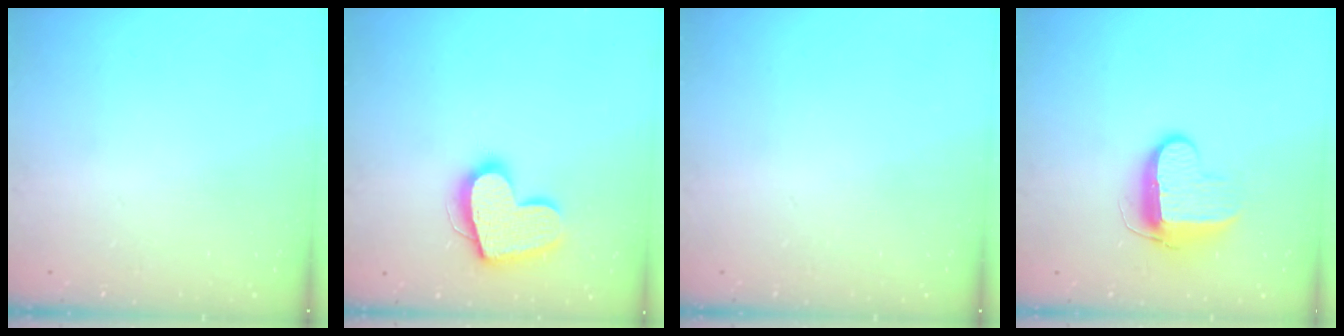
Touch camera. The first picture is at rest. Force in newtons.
{"total": 15.8, "press": 15.7, "slide": 1.4}
{"total": 0.0}
{"total": 9.9, "press": 9.8, "slide": 0.5}